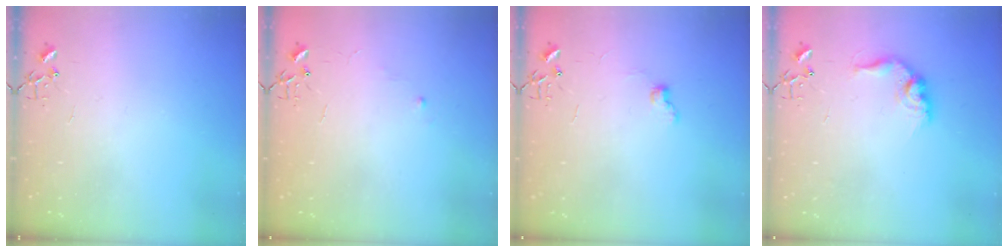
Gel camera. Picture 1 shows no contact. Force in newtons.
{"total": 4.4, "press": 4.4, "slide": 0.6}
{"total": 6.6, "press": 6.6, "slide": 0.7}
{"total": 12.4, "press": 12.4, "slide": 0.6}